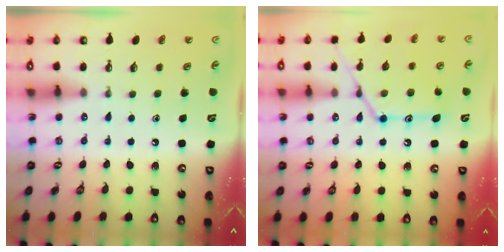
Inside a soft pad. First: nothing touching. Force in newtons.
{"total": 16.2, "press": 16.1, "slide": 1.4}